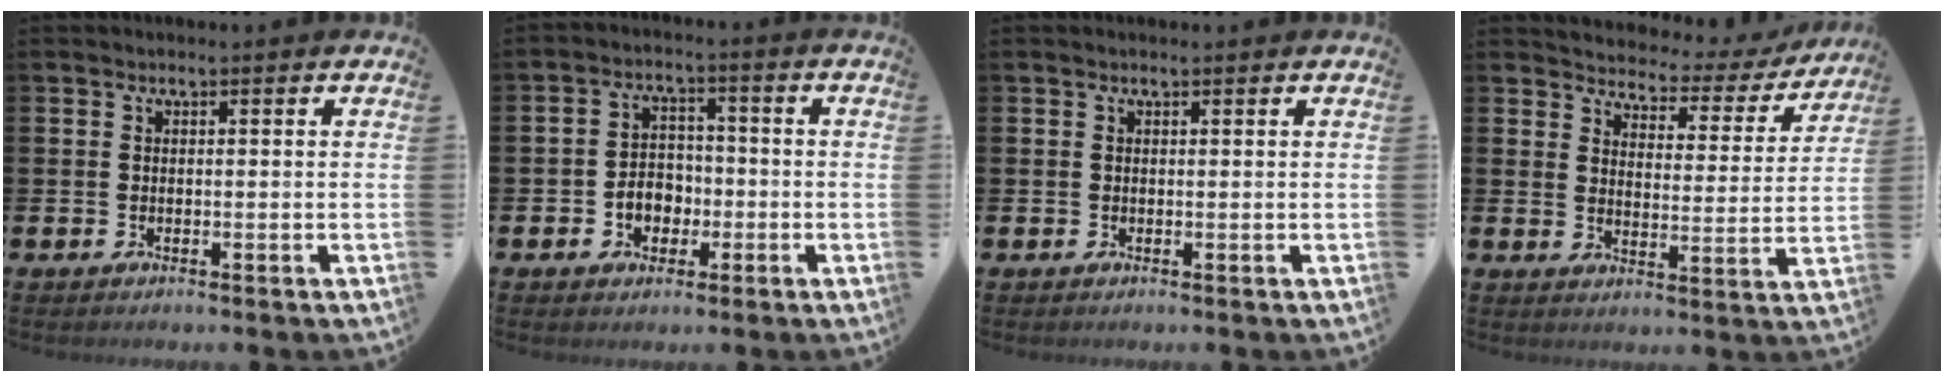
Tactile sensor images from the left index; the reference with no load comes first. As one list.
[{"total": 4.0, "force": [-1.4, 3.3, 1.7], "torque": [-0.032, 0.004, -0.034]}, {"total": 0.0}, {"total": 3.4, "force": [3.1, 1.4, 0.3], "torque": [-0.025, -0.035, 0.044]}]